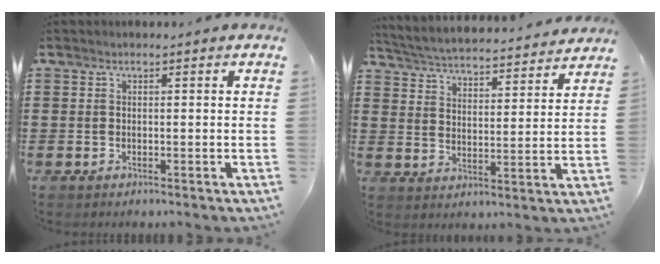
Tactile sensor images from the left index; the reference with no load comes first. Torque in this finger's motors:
{"motor_torque": [1.23, -0.91, 0.44, 0.12]}